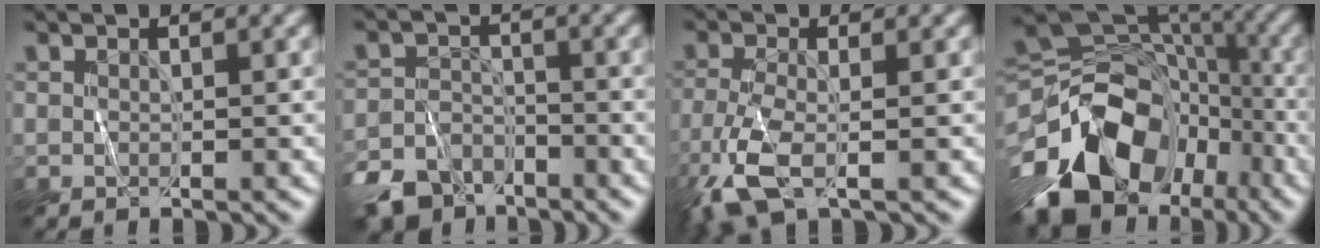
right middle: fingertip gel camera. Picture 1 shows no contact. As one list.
[{"total": 7.4, "force": [-6.0, 4.1, 1.1], "torque": [-0.013, -0.018, -0.112]}, {"total": 5.2, "force": [-2.7, 1.7, 4.2], "torque": [-0.109, -0.005, -0.057]}, {"total": 13.5, "force": [-7.8, 8.1, 7.4], "torque": [-0.145, 0.003, -0.148]}]